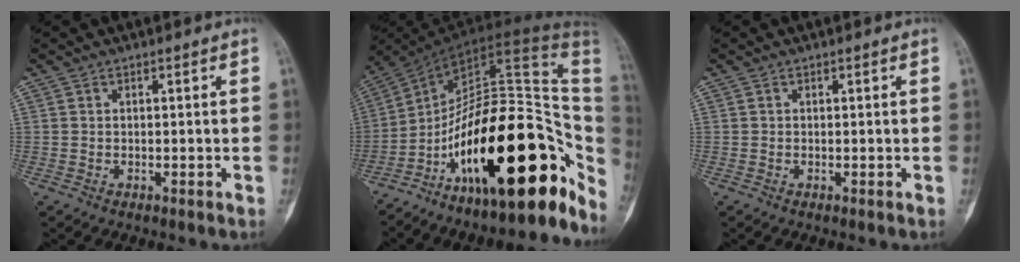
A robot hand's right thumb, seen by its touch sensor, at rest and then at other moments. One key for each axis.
{"total": 33.0, "fx": -10.5, "fy": 13.3, "fz": 28.3, "tx": -0.335, "ty": 0.086, "tz": -0.165}
{"total": 0.0}